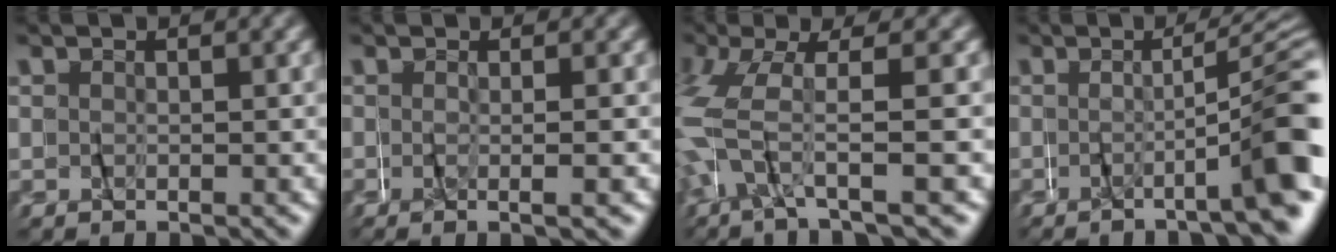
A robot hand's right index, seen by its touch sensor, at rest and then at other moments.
{"total": 2.7, "force": [-1.7, -2.1, 0.0], "torque": [-0.005, -0.010, -0.021]}
{"total": 4.1, "force": [-1.6, 0.4, 3.7], "torque": [-0.113, -0.007, -0.030]}
{"total": 6.6, "force": [-3.5, -0.7, 5.6], "torque": [-0.044, 0.003, -0.054]}